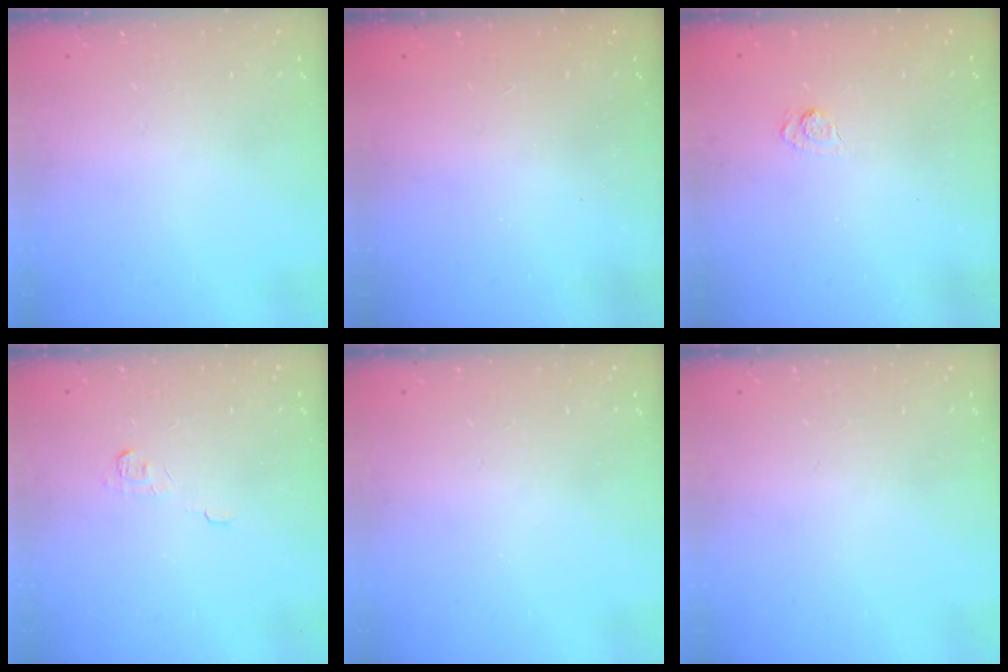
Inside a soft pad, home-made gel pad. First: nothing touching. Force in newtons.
{"total": 2.3, "press": 2.2, "slide": 0.8}
{"total": 2.7, "press": 2.3, "slide": 1.4}
{"total": 3.5, "press": 3.5, "slide": 0.2}
{"total": 0.0}
{"total": 0.0}